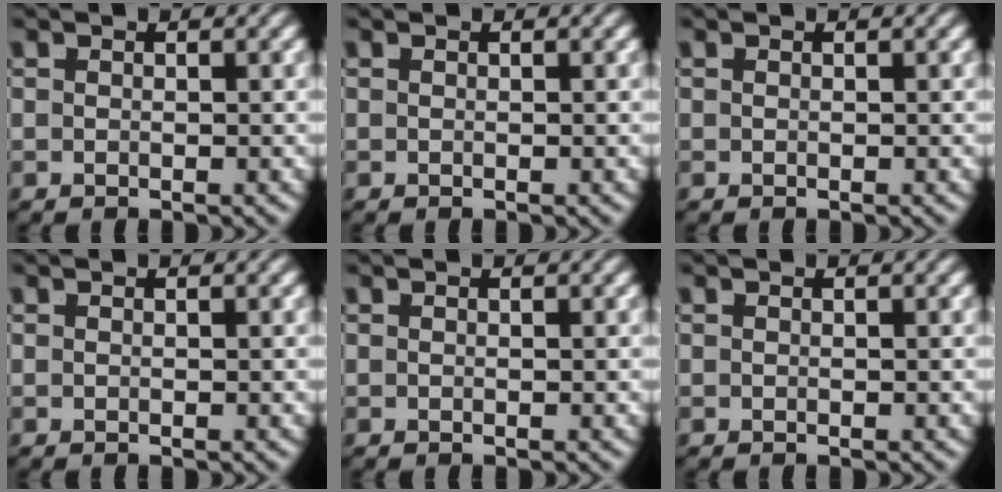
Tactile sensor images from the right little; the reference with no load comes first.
{"total": 0.0}
{"total": 0.0}
{"total": 0.0}
{"total": 0.0}
{"total": 0.0}